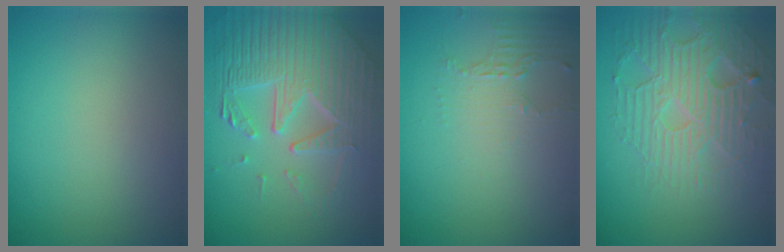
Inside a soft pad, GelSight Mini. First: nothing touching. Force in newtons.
{"total": 8.1, "press": 5.7, "slide": 5.8}
{"total": 2.1, "press": 1.5, "slide": 1.4}
{"total": 5.8, "press": 4.6, "slide": 3.5}